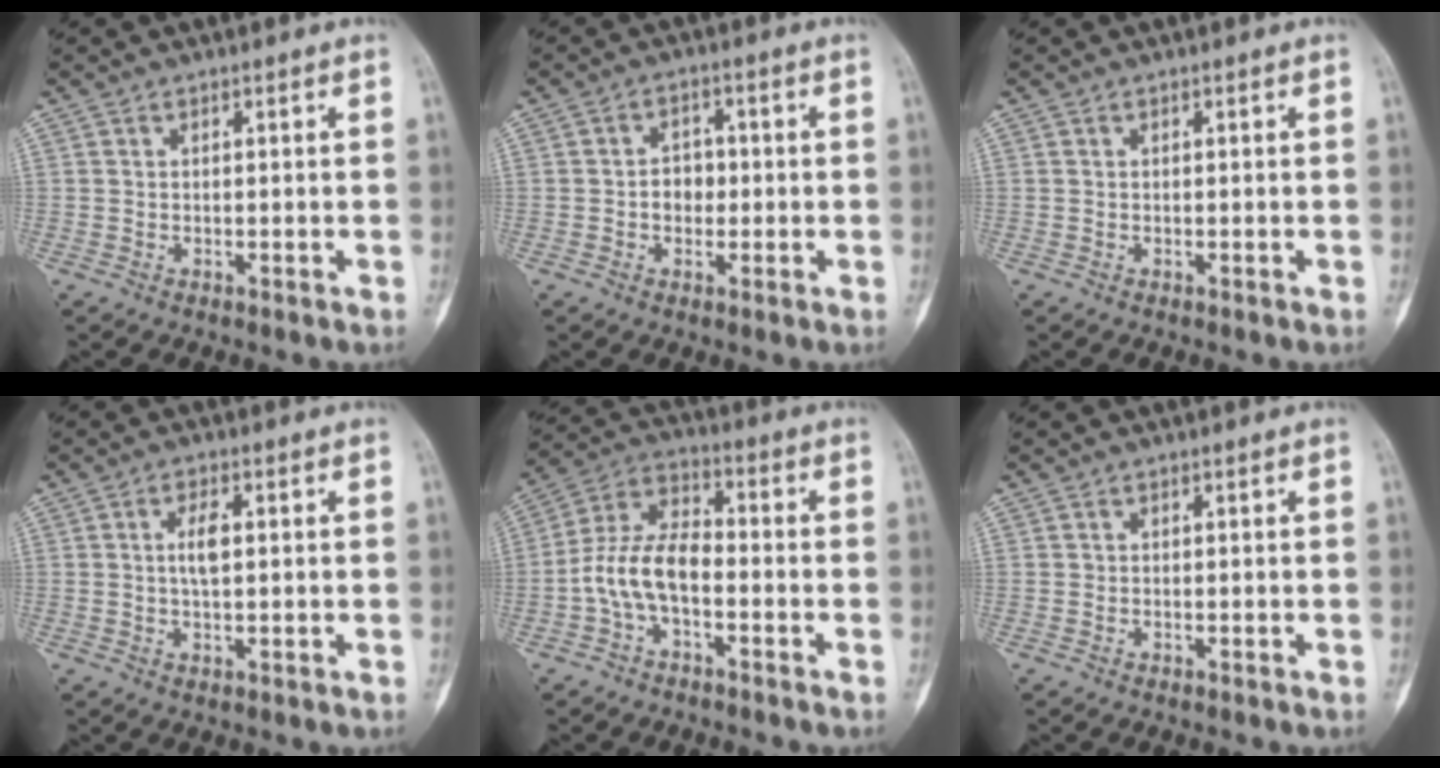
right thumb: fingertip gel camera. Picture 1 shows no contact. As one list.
[{"total": 6.0, "force": [-0.6, 4.5, 4.0], "torque": [-0.039, 0.018, -0.015]}, {"total": 0.0}, {"total": 3.8, "force": [0.5, 1.6, 3.4], "torque": [-0.065, 0.000, 0.008]}, {"total": 10.0, "force": [-2.7, 5.4, 8.0], "torque": [-0.155, 0.040, -0.061]}, {"total": 0.0}]